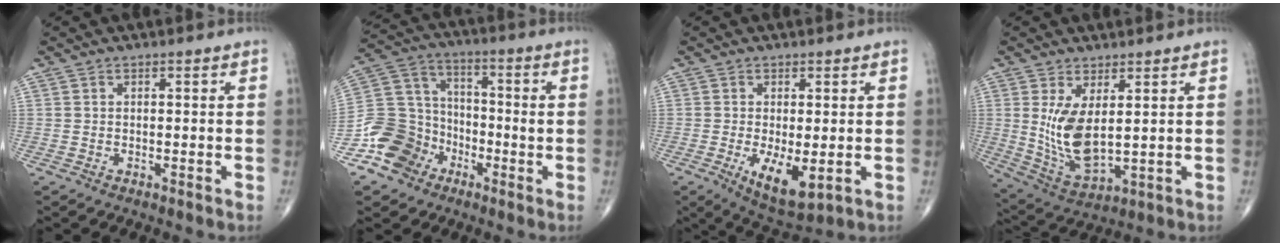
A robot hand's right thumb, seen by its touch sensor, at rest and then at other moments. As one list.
[{"total": 12.5, "force": [-6.3, 10.1, 3.8], "torque": [-0.046, 0.065, -0.122]}, {"total": 8.0, "force": [-1.7, 3.2, 7.1], "torque": [-0.116, -0.023, -0.018]}, {"total": 10.2, "force": [1.8, 4.5, 8.9], "torque": [-0.174, -0.028, 0.053]}]